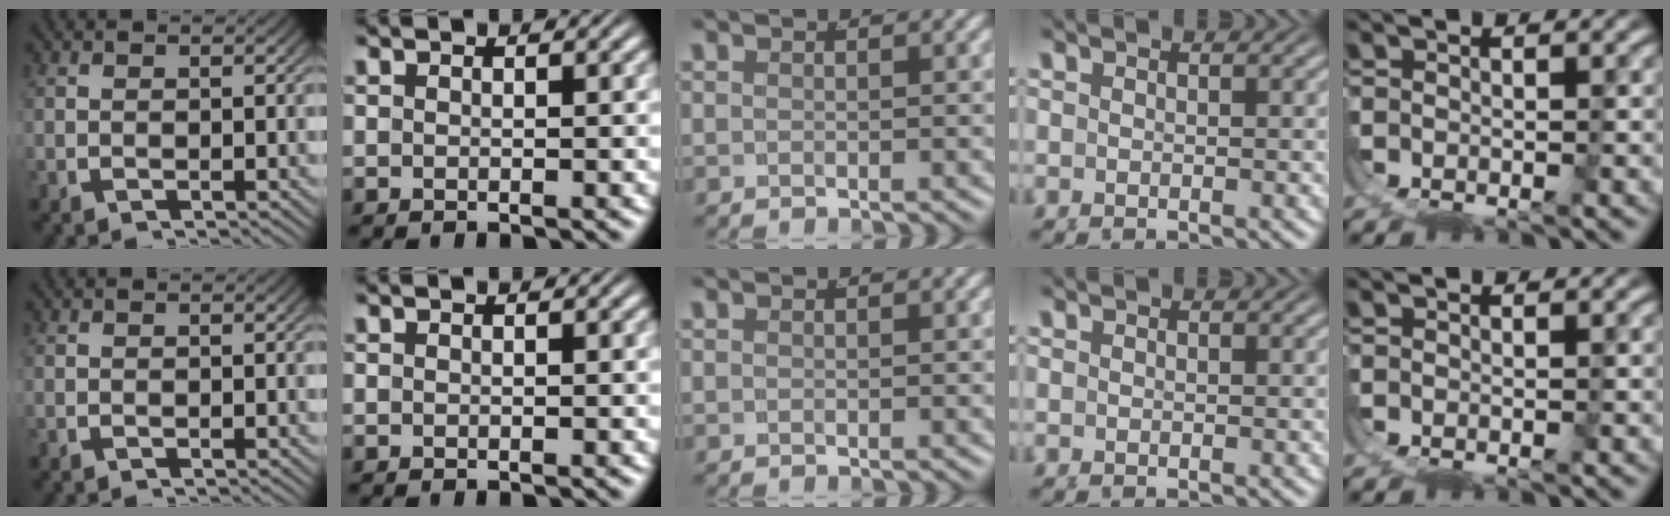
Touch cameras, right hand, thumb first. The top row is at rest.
{}